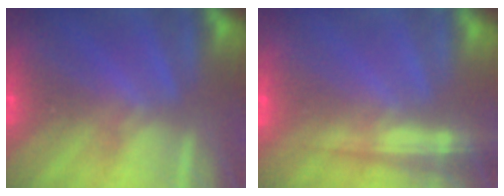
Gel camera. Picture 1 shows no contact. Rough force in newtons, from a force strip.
{"total": 6.9}